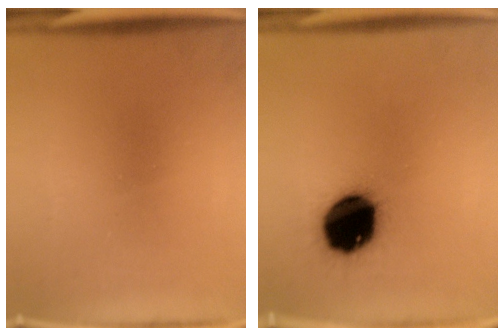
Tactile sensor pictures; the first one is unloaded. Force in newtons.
{"total": 18.5}